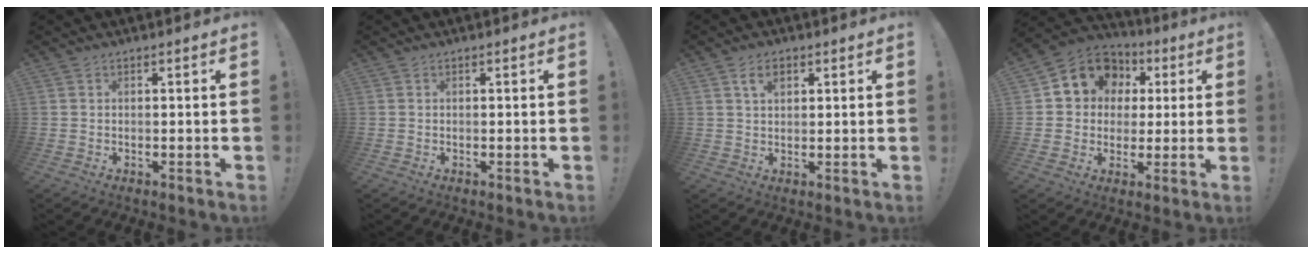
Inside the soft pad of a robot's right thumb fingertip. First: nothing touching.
{"total": 0.0}
{"total": 4.1, "force": [1.9, 2.5, 2.7], "torque": [-0.049, 0.004, 0.033]}
{"total": 12.8, "force": [3.9, 11.0, 5.3], "torque": [-0.077, -0.013, 0.080]}